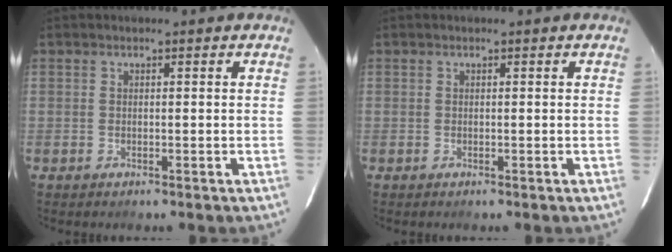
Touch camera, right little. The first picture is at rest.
{"total": 0.0}